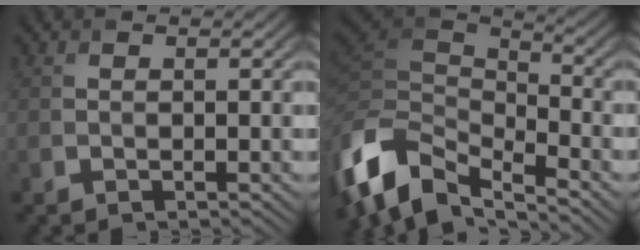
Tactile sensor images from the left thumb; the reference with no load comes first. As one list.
[{"total": 11.5, "force": [-6.6, 5.7, 7.5], "torque": [-0.185, -0.014, -0.124]}]